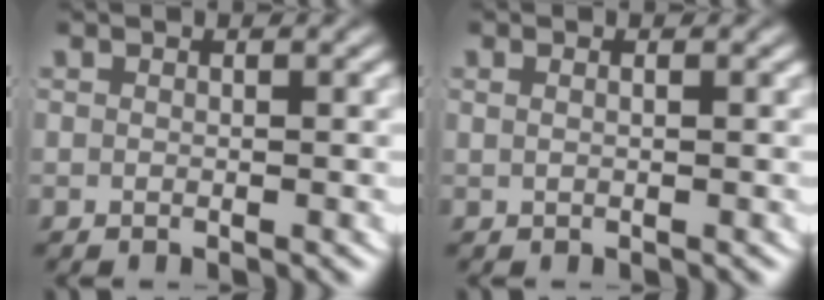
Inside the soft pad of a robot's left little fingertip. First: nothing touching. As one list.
[{"total": 0.6, "force": [0.2, -0.2, 0.5], "torque": [-0.007, -0.002, 0.007]}]